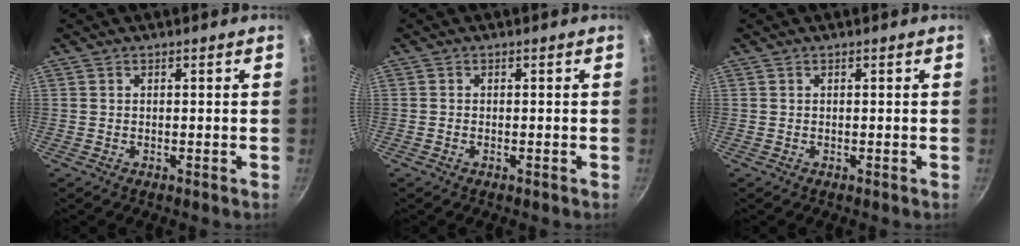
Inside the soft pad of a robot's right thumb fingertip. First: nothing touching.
{"total": 0.5, "force": [-0.3, 0.2, 0.4], "torque": [-0.009, 0.001, -0.007]}
{"total": 0.0}